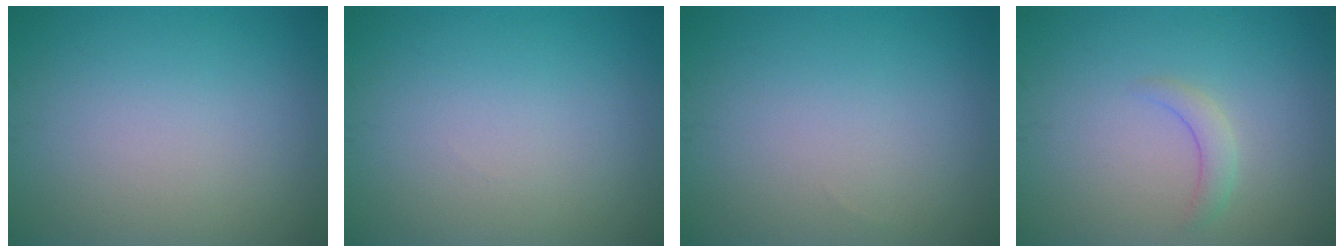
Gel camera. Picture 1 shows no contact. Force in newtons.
{"total": 0.0}
{"total": 0.0}
{"total": 1.5, "press": 1.5, "slide": 0.3}